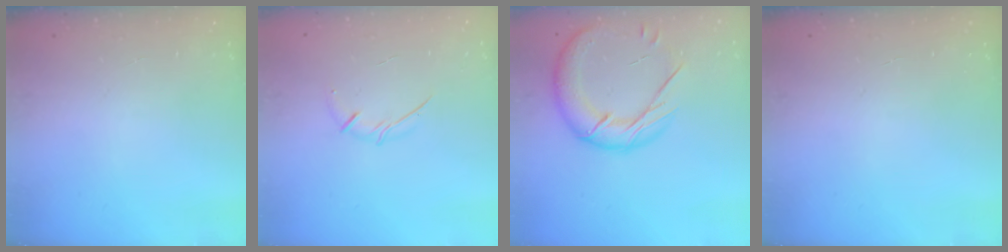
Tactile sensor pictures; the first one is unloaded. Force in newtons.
{"total": 5.6, "press": 5.6, "slide": 0.7}
{"total": 19.1, "press": 18.9, "slide": 2.6}
{"total": 0.0}